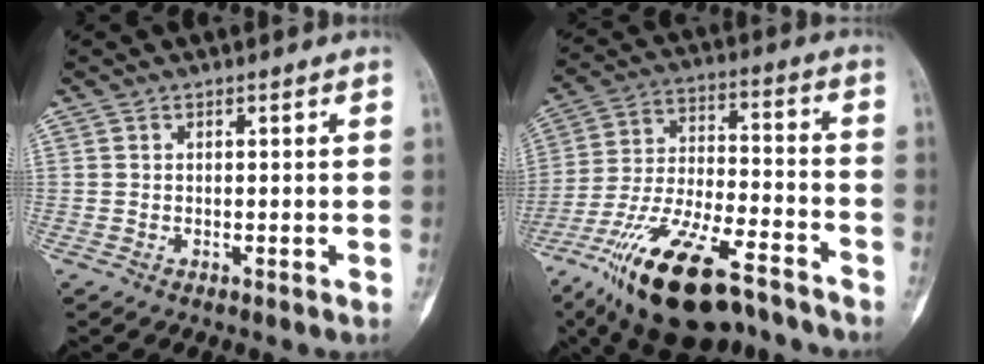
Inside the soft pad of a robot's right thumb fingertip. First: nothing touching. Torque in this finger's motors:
{"motor_torque": [0.71, 0.42, 1.48, -1.29, 0.51]}